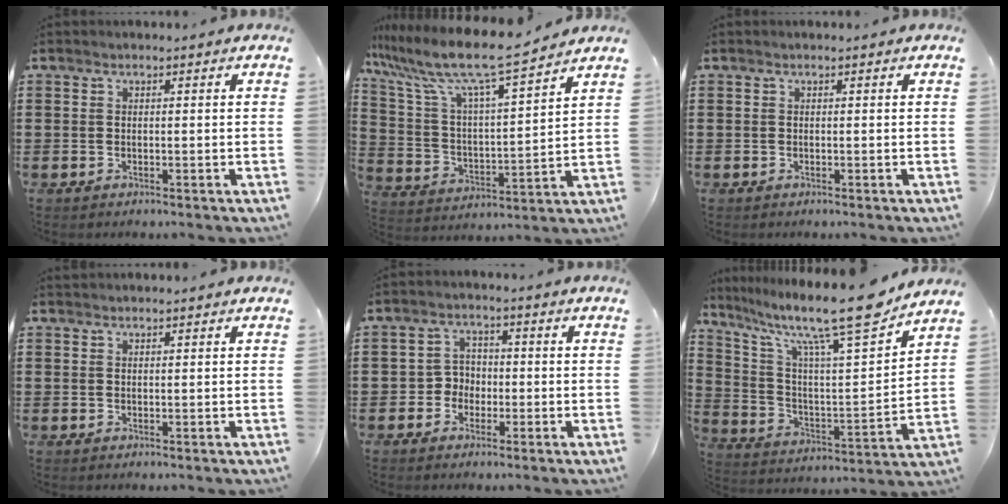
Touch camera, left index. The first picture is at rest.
{"total": 10.0, "force": [8.5, 0.6, 5.3], "torque": [-0.139, -0.053, 0.139]}
{"total": 0.0}
{"total": 0.6, "force": [0.6, 0.0, 0.0], "torque": [-0.002, 0.000, 0.011]}
{"total": 3.3, "force": [-1.3, 2.9, 0.9], "torque": [-0.029, 0.007, -0.031]}
{"total": 15.2, "force": [12.0, 1.7, 9.1], "torque": [-0.185, -0.077, 0.190]}